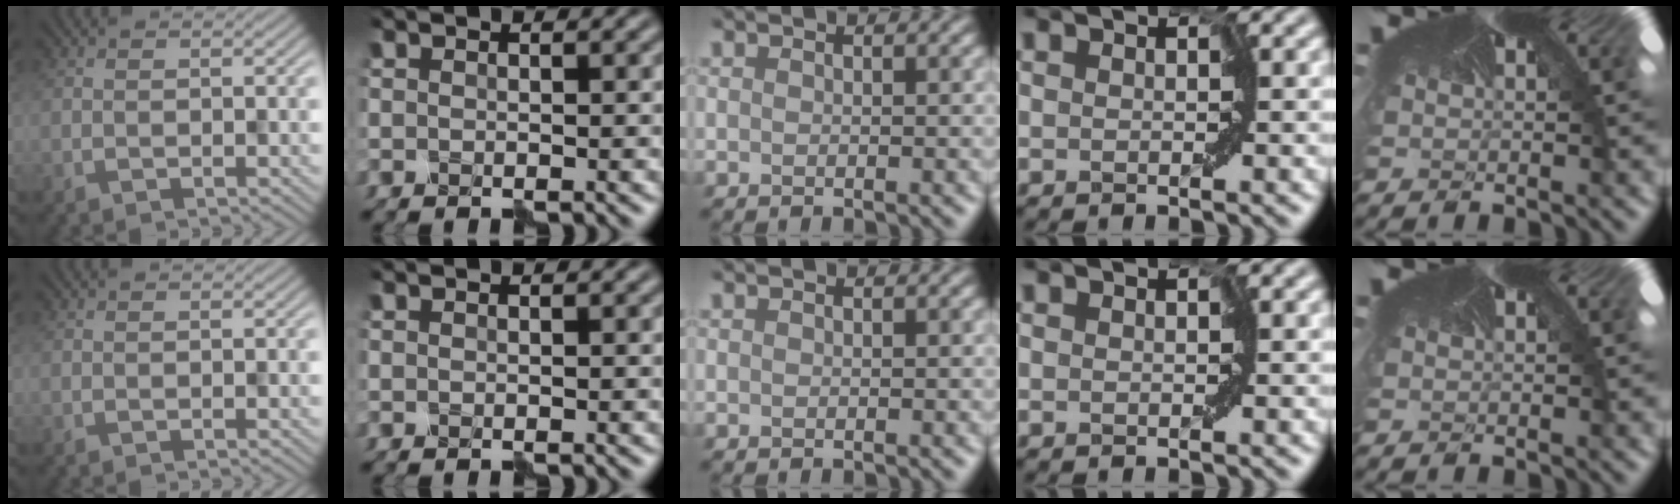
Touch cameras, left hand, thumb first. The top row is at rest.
{}